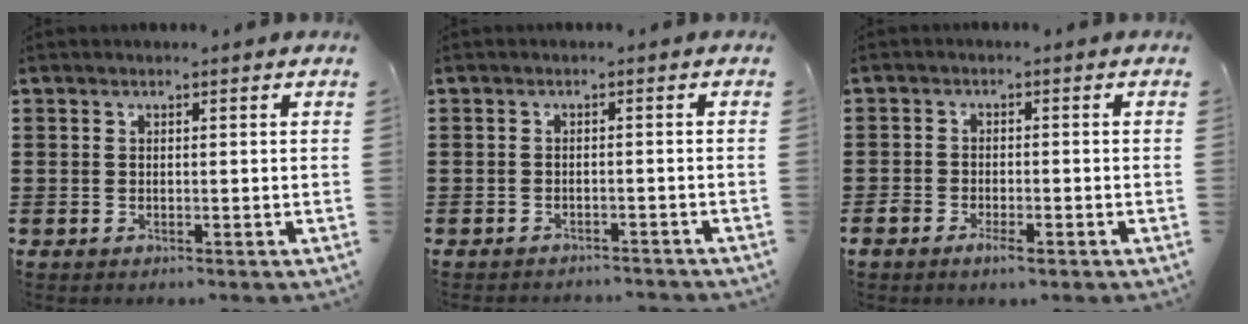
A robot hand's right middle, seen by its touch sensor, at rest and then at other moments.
{"total": 1.4, "force": [-1.4, 0.1, 0.0], "torque": [-0.004, 0.003, -0.030]}
{"total": 2.5, "force": [-1.7, 1.1, 1.5], "torque": [-0.034, 0.002, -0.035]}